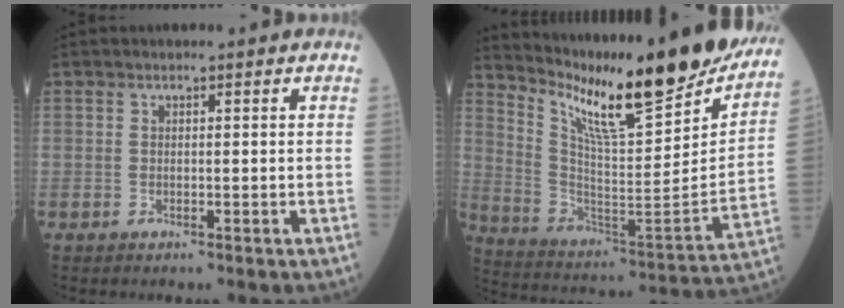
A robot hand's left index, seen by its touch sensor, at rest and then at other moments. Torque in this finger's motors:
{"motor_torque": [1.45, -0.69, 0.33, 0.07]}